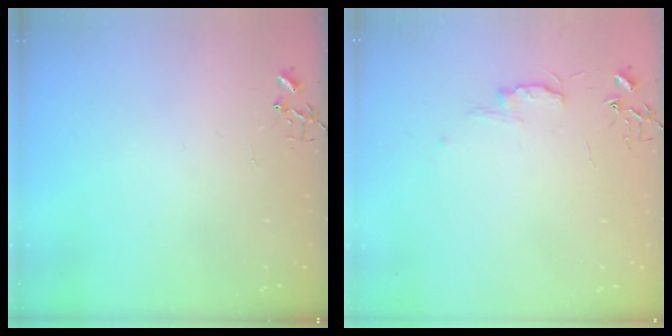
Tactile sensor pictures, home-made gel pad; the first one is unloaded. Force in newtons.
{"total": 5.8, "press": 5.7, "slide": 0.7}